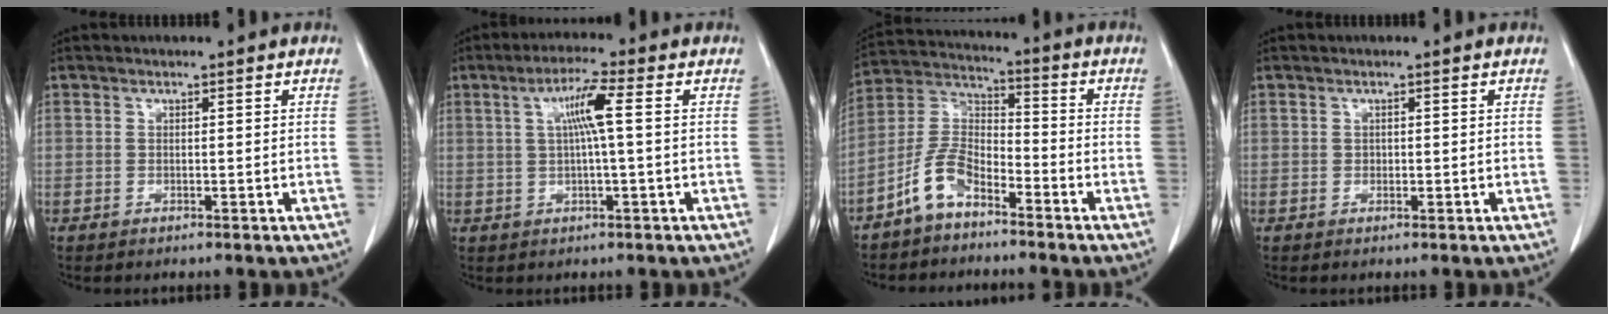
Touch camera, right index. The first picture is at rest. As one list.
[{"total": 6.1, "force": [1.1, 0.6, 5.9], "torque": [-0.112, 0.014, 0.022]}, {"total": 9.0, "force": [-5.9, 4.1, 5.5], "torque": [-0.131, 0.016, -0.122]}, {"total": 1.0, "force": [-0.1, 0.8, 0.6], "torque": [-0.015, 0.009, 0.002]}]